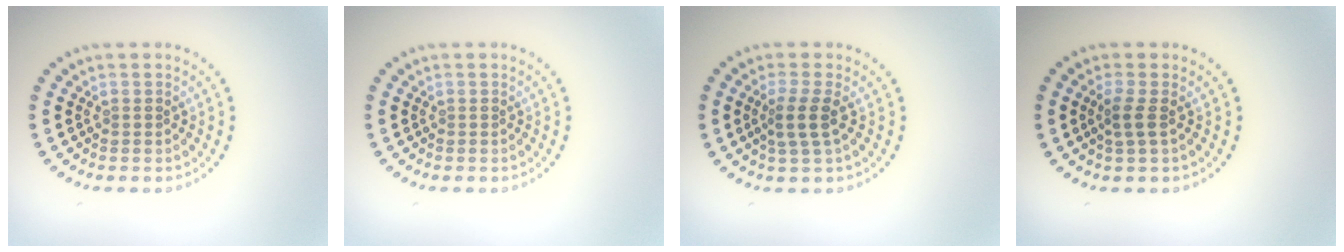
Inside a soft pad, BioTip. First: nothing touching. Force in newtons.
{"total": 0.0}
{"total": 2.5, "press": 1.9, "slide": 1.5}
{"total": 1.5, "press": 1.3, "slide": 0.9}